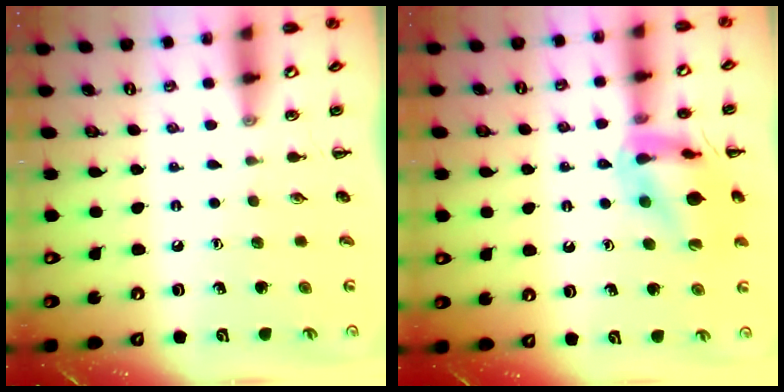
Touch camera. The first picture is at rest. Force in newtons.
{"total": 14.6, "press": 14.5, "slide": 1.6}